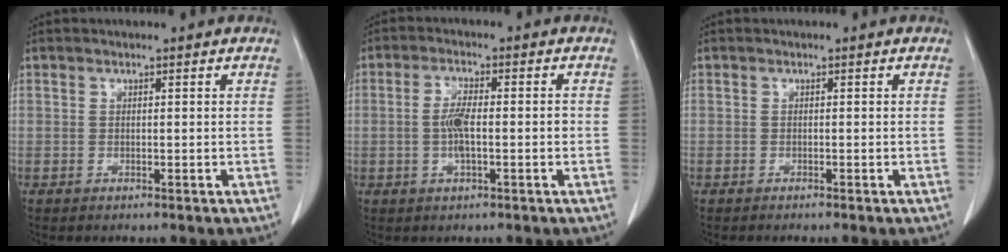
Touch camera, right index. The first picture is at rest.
{"total": 4.6, "force": [-0.6, 1.3, 4.4], "torque": [-0.091, 0.008, -0.010]}
{"total": 0.8, "force": [-0.8, -0.2, 0.3], "torque": [-0.002, 0.002, -0.011]}